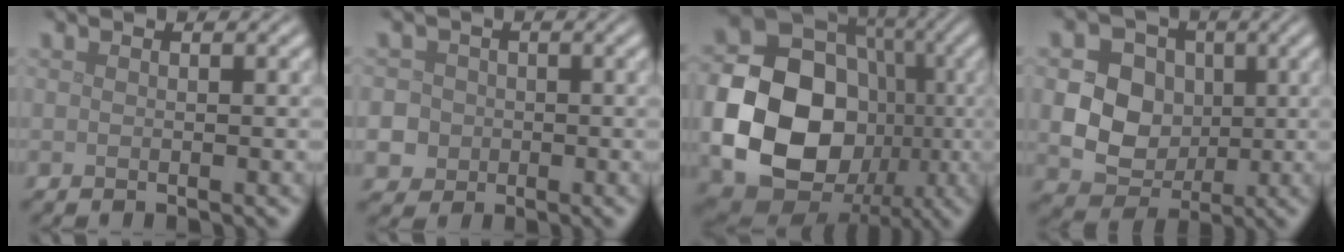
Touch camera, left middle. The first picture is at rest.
{"total": 8.7, "force": [-2.3, 8.0, 2.4], "torque": [-0.053, -0.007, -0.076]}
{"total": 16.8, "force": [-2.6, 13.7, 9.3], "torque": [-0.164, -0.024, -0.059]}
{"total": 7.4, "force": [0.3, 6.2, 4.0], "torque": [-0.070, 0.008, -0.006]}